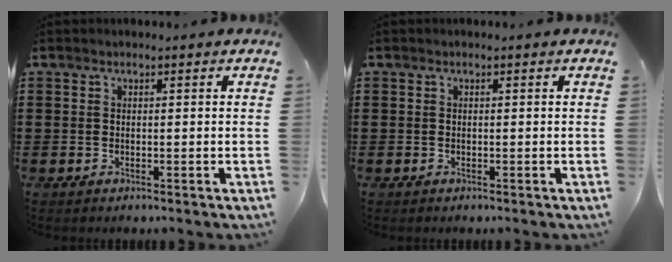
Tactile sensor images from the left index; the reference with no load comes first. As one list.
[{"total": 0.0}]